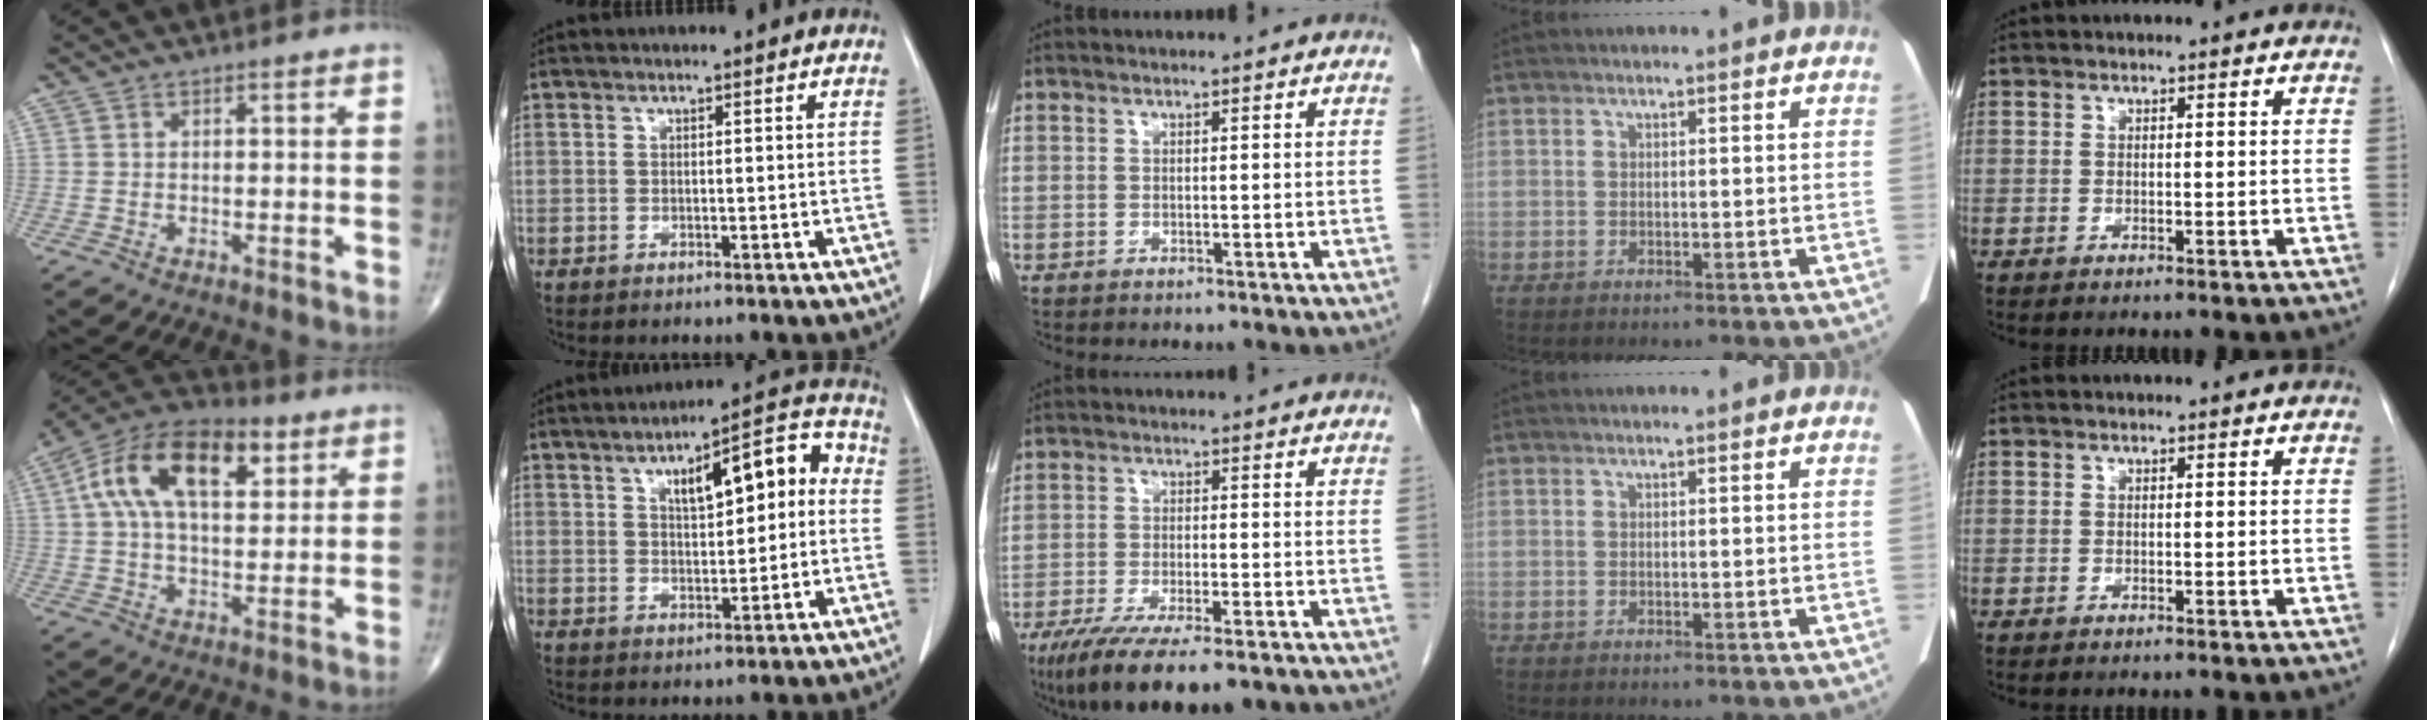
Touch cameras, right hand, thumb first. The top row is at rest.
{"thumb": {"total": 18.0, "force": [6.0, 9.6, 14.0], "torque": [-0.227, 0.014, 0.095]}, "index": {"total": 11.4, "force": [2.1, 4.0, 10.5], "torque": [-0.137, 0.041, 0.029]}, "middle": {"total": 14.2, "force": [-10.7, 2.6, 9.0], "torque": [-0.135, -0.025, -0.167]}}